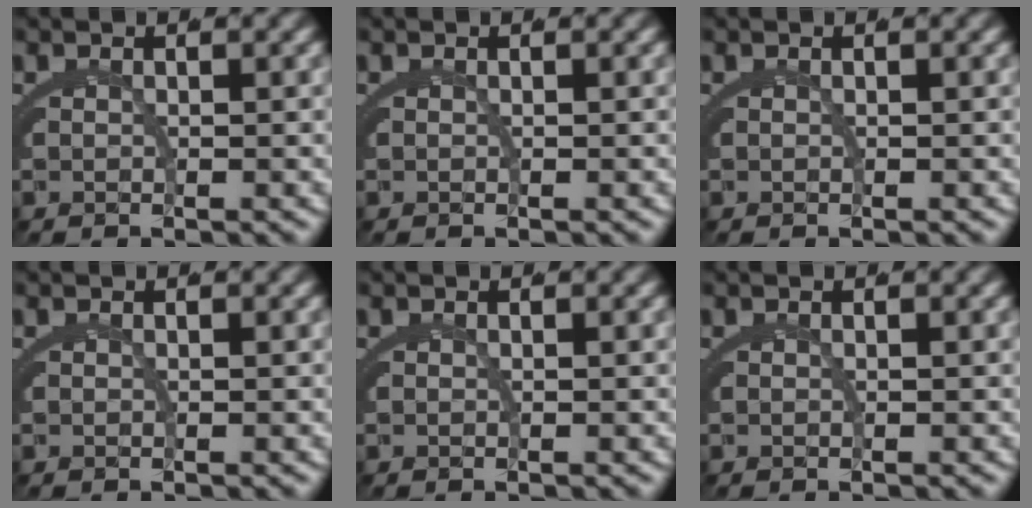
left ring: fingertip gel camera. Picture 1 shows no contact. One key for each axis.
{"total": 0.0}
{"total": 0.0}
{"total": 0.0}
{"total": 0.0}
{"total": 0.0}